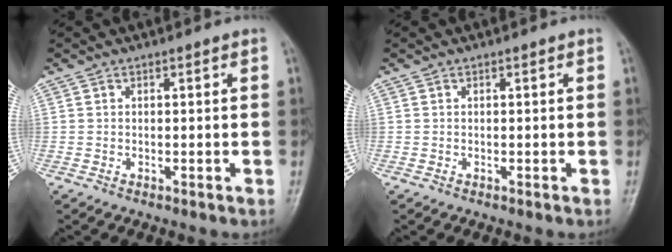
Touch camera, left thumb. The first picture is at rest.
{"total": 0.0}